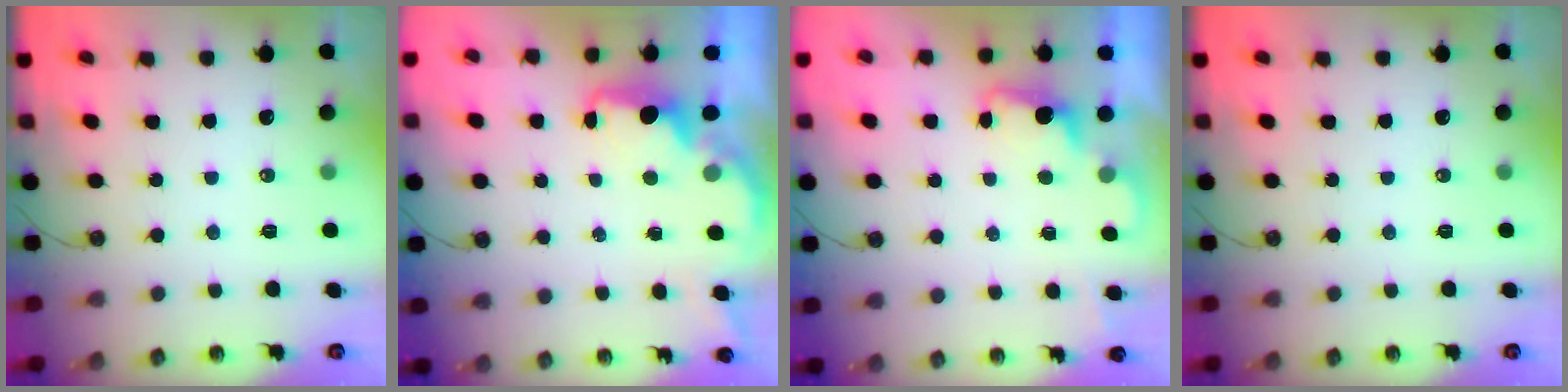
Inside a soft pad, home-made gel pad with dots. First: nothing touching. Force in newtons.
{"total": 2.2, "press": 2.0, "slide": 0.9}
{"total": 2.2, "press": 2.1, "slide": 0.7}
{"total": 0.0}